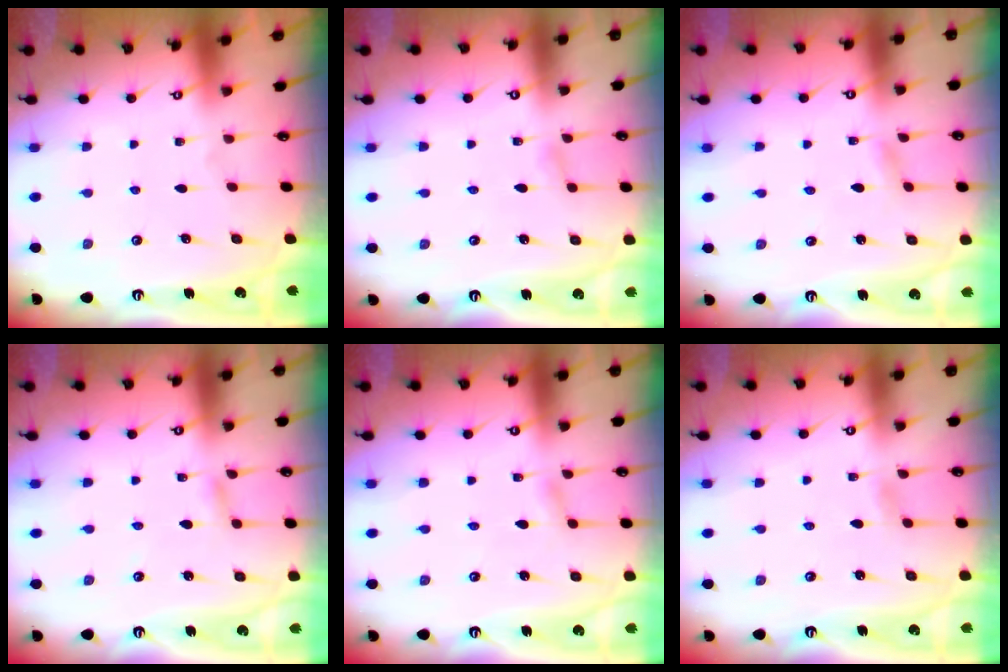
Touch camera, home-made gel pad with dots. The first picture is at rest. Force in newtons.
{"total": 2.3, "press": 2.3, "slide": 0.3}
{"total": 2.1, "press": 2.1, "slide": 0.2}
{"total": 2.1, "press": 2.1, "slide": 0.2}
{"total": 2.9, "press": 2.9, "slide": 0.3}
{"total": 2.6, "press": 2.6, "slide": 0.3}